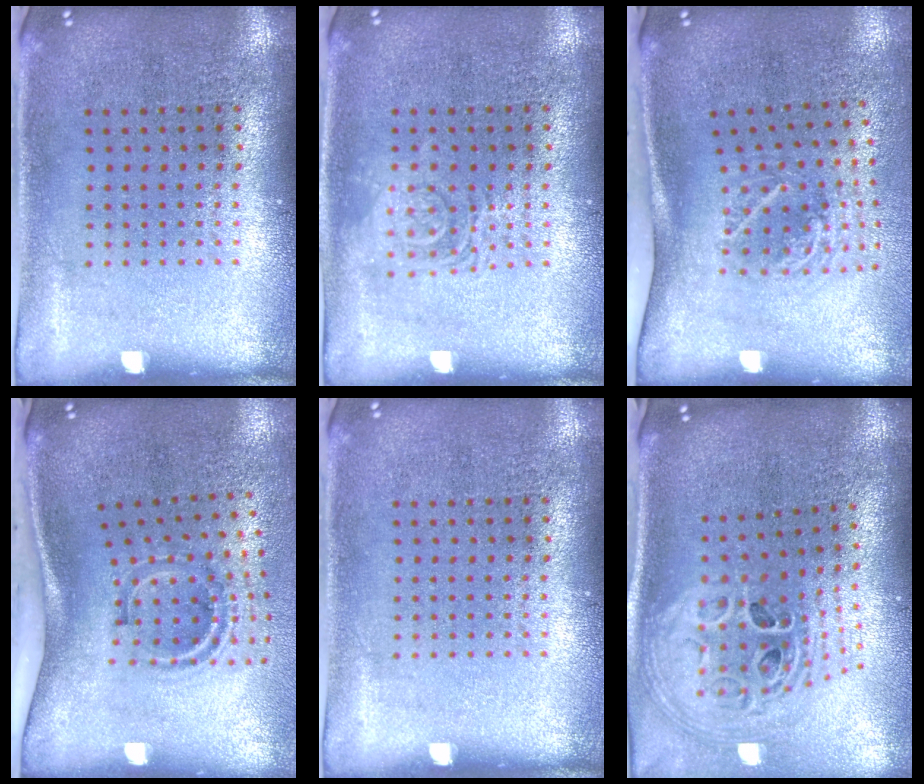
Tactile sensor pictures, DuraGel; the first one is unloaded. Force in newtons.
{"total": 2.3, "press": 2.3, "slide": 0.5}
{"total": 1.9, "press": 1.2, "slide": 1.5}
{"total": 2.0, "press": 1.2, "slide": 1.7}
{"total": 0.0}
{"total": 2.6, "press": 1.9, "slide": 1.8}